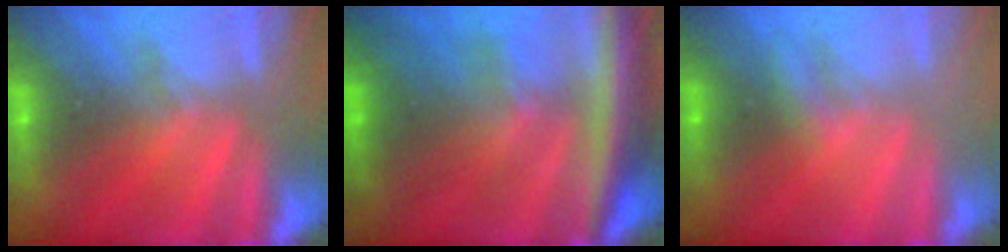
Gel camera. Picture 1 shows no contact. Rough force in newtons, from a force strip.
{"total": 6.9}
{"total": 2.1}